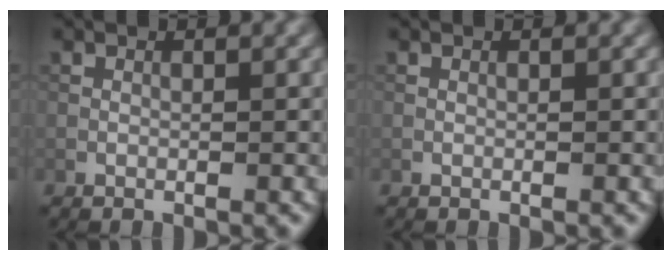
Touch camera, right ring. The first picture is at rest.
{"total": 0.0}